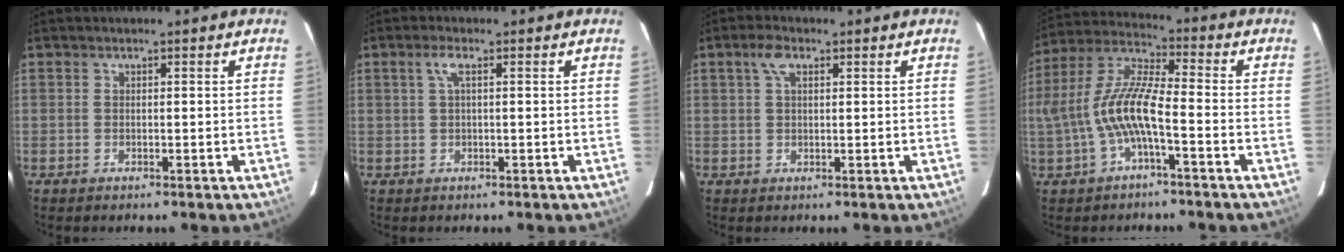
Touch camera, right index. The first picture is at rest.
{"total": 2.1, "force": [0.6, 0.2, 2.0], "torque": [-0.041, 0.006, 0.010]}
{"total": 3.2, "force": [1.5, 1.5, 2.4], "torque": [-0.047, 0.010, 0.026]}
{"total": 11.2, "force": [-2.9, 2.5, 10.5], "torque": [-0.226, 0.012, -0.050]}